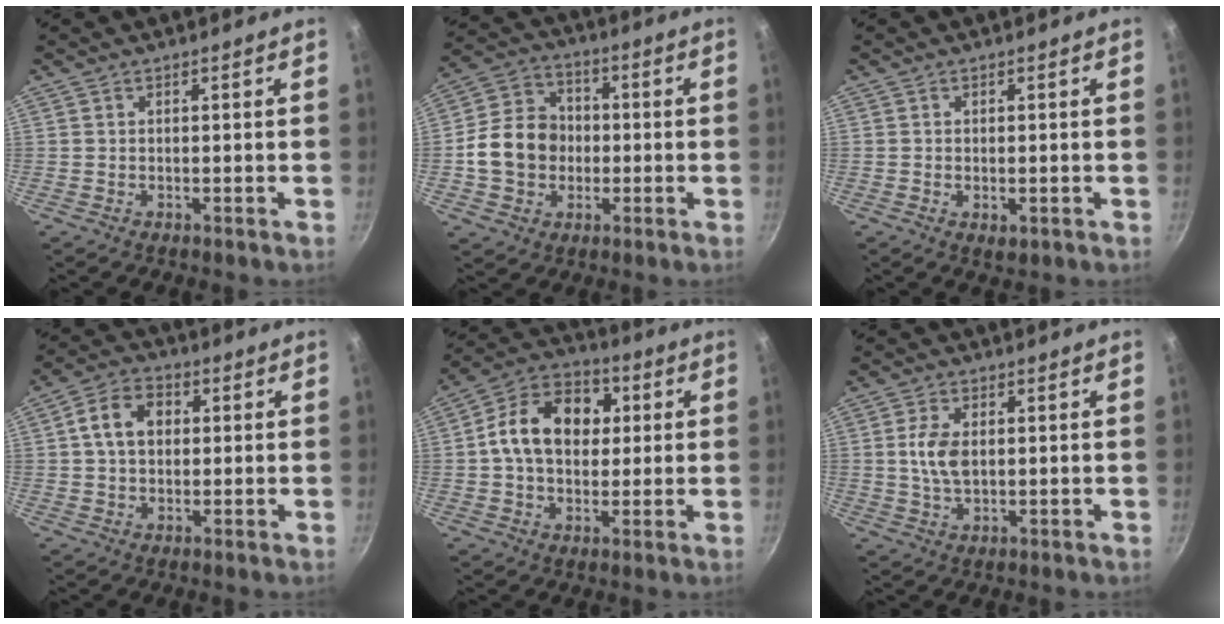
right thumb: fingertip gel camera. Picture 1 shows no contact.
{"total": 12.6, "force": [-1.2, 10.7, 6.6], "torque": [-0.089, 0.025, -0.032]}
{"total": 2.1, "force": [-0.4, 1.3, 1.7], "torque": [-0.024, -0.006, -0.005]}
{"total": 8.2, "force": [1.2, 6.1, 5.4], "torque": [-0.075, 0.017, 0.009]}
{"total": 15.3, "force": [2.1, 11.2, 10.2], "torque": [-0.136, 0.022, 0.015]}
{"total": 6.0, "force": [0.6, 3.6, 4.8], "torque": [-0.089, 0.001, 0.011]}